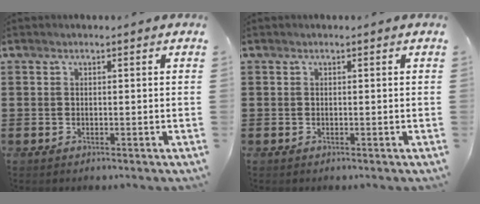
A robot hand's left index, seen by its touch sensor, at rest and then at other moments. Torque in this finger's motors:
{"motor_torque": [-0.02, -0.02, 0.00, 0.00]}